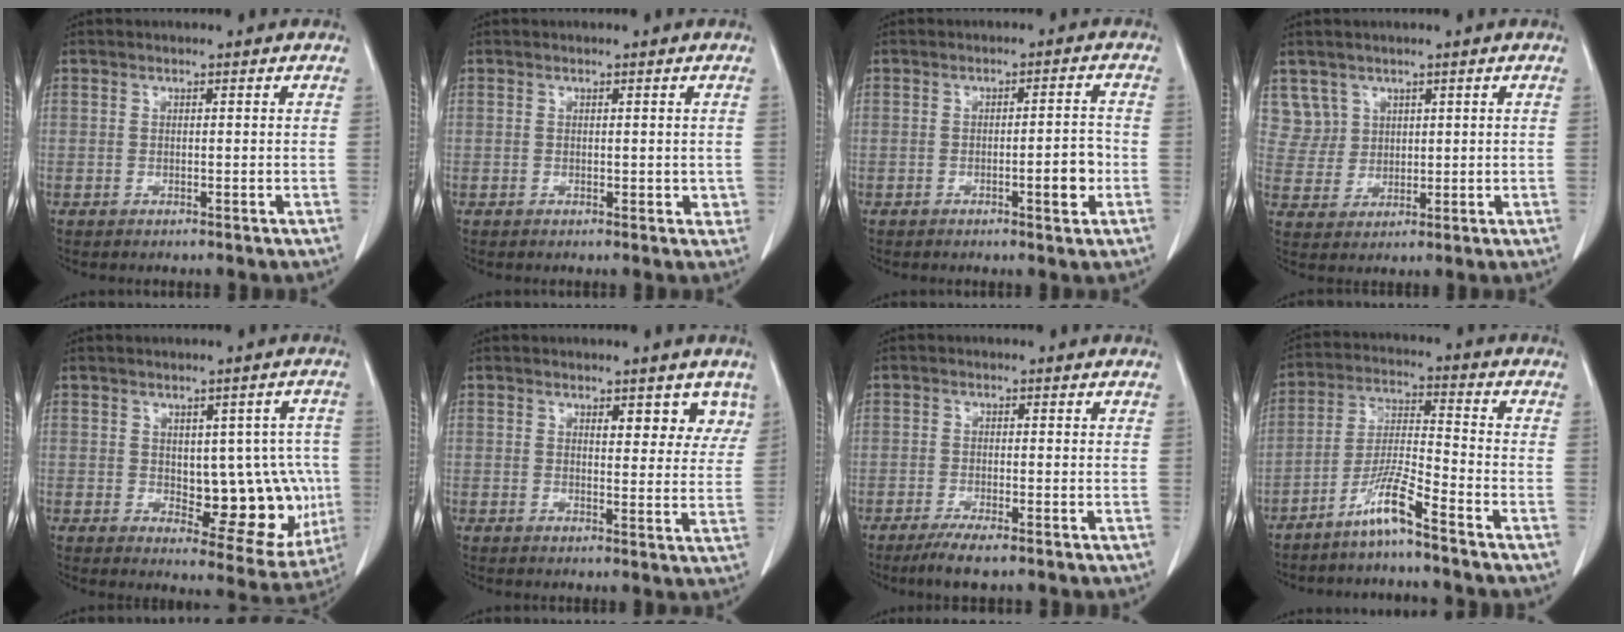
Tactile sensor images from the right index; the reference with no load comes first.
{"total": 1.3, "force": [0.3, 1.0, 0.9], "torque": [-0.004, 0.000, 0.005]}
{"total": 4.3, "force": [-1.4, 0.8, 4.0], "torque": [-0.052, 0.002, -0.017]}
{"total": 2.4, "force": [2.0, 1.3, 0.3], "torque": [0.001, 0.003, 0.045]}
{"total": 12.0, "force": [-0.7, 5.9, 10.4], "torque": [-0.106, 0.010, 0.011]}
{"total": 5.4, "force": [3.5, 2.3, 3.3], "torque": [-0.022, -0.005, 0.038]}
{"total": 4.1, "force": [-2.8, 0.4, 2.9], "torque": [-0.054, -0.011, -0.049]}
{"total": 7.4, "force": [-5.4, -0.5, 5.0], "torque": [-0.102, -0.014, -0.112]}